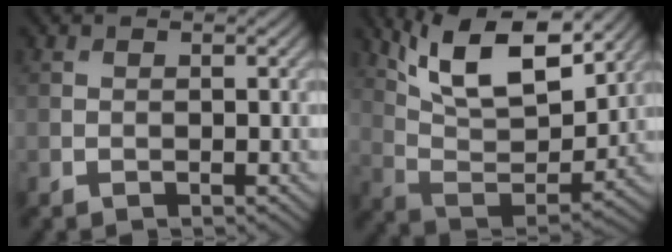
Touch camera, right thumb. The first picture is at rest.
{"total": 14.5, "force": [9.4, 5.1, 9.8], "torque": [-0.196, 0.005, 0.155]}